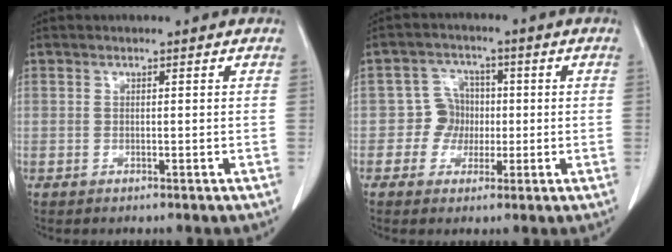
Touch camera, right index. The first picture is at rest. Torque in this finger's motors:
{"motor_torque": [-0.04, 0.00, -0.01, -0.01]}